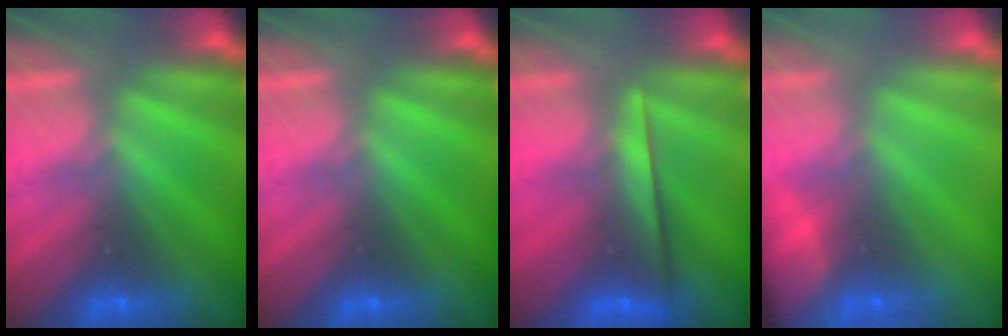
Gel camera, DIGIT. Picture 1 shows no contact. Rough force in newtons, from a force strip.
{"total": 0.0}
{"total": 2.2}
{"total": 8.7}